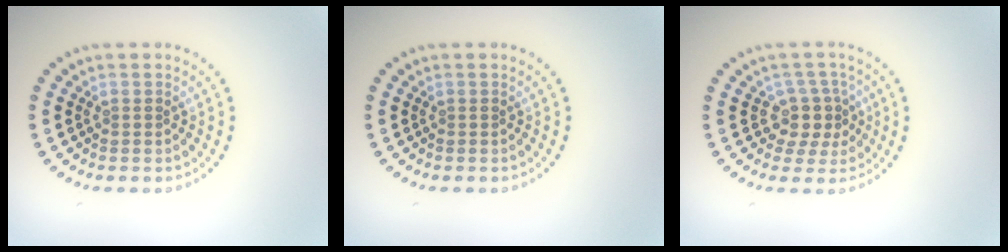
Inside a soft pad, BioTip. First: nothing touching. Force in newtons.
{"total": 0.0}
{"total": 2.9, "press": 2.3, "slide": 1.8}